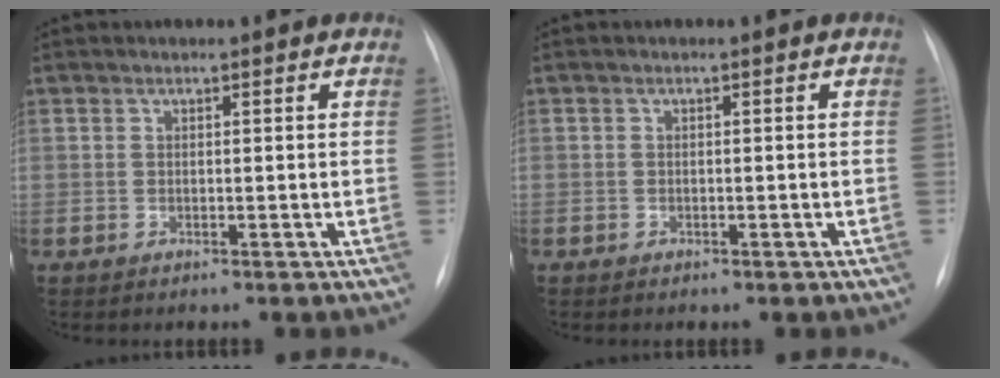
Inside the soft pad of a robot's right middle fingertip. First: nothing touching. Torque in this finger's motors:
{"motor_torque": [0.89, -1.25, -0.37, -0.21]}